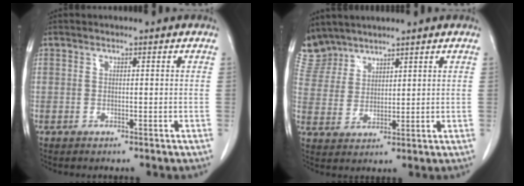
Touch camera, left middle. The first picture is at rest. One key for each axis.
{"total": 7.0, "fx": 6.5, "fy": 2.6, "fz": -0.1, "tx": -0.004, "ty": 0.005, "tz": 0.144}